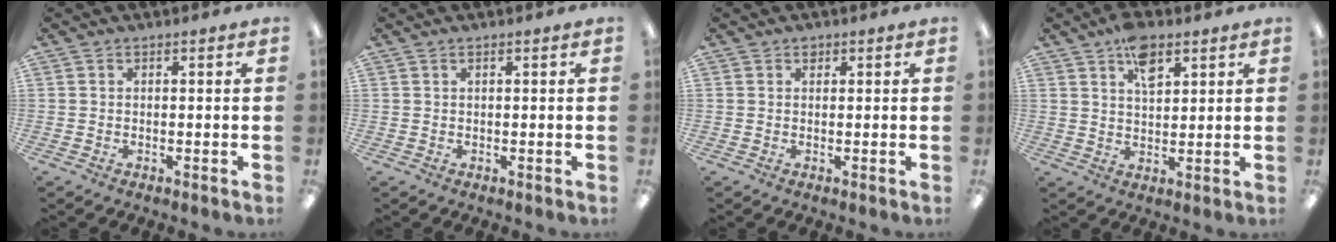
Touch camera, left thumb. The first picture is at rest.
{"total": 0.5, "force": [0.3, 0.2, 0.4], "torque": [-0.009, 0.002, 0.006]}
{"total": 1.0, "force": [0.7, 0.7, 0.3], "torque": [0.000, -0.002, 0.010]}
{"total": 7.2, "force": [4.4, 3.6, 4.4], "torque": [-0.066, -0.015, 0.075]}